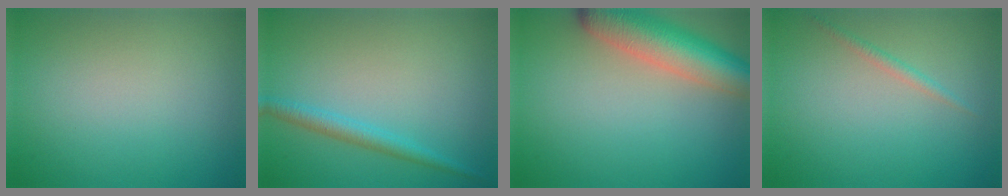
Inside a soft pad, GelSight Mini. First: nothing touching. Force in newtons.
{"total": 2.1, "press": 2.1, "slide": 0.1}
{"total": 7.2, "press": 7.2, "slide": 0.4}
{"total": 0.9, "press": 0.9, "slide": 0.1}